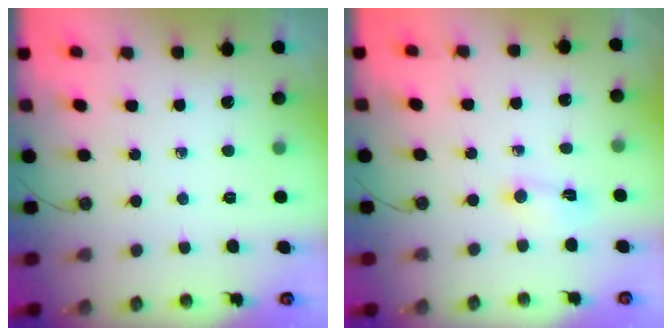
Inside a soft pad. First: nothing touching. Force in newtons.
{"total": 3.8, "press": 3.7, "slide": 0.4}